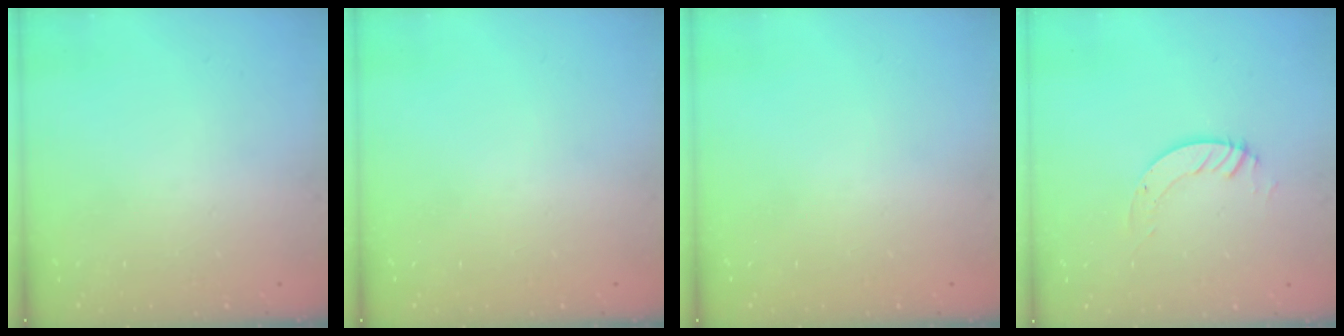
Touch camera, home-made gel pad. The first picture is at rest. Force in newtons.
{"total": 0.0}
{"total": 0.0}
{"total": 3.8, "press": 3.8, "slide": 0.4}